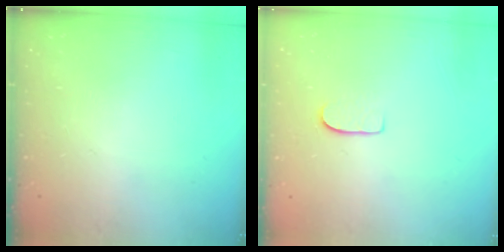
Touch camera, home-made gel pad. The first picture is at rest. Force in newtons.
{"total": 5.5, "press": 5.5, "slide": 0.5}